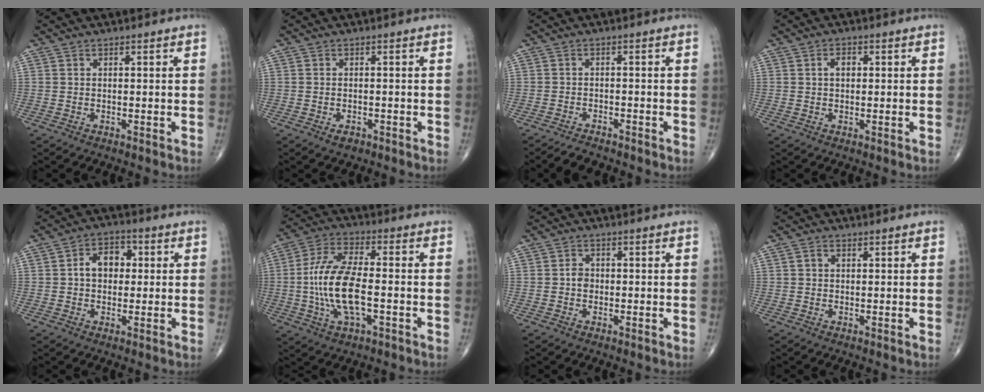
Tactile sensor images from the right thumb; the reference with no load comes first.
{"total": 1.8, "force": [-1.1, 1.0, 0.9], "torque": [-0.009, 0.004, -0.014]}
{"total": 3.4, "force": [-3.1, 0.9, 1.0], "torque": [-0.020, 0.006, -0.052]}
{"total": 2.6, "force": [0.5, 1.7, 1.9], "torque": [-0.026, 0.006, 0.008]}
{"total": 6.8, "force": [0.7, 5.0, 4.6], "torque": [-0.047, 0.018, 0.004]}
{"total": 14.2, "force": [-2.1, 6.0, 12.7], "torque": [-0.259, 0.019, -0.040]}
{"total": 2.3, "force": [-0.2, 1.9, 1.3], "torque": [-0.011, 0.007, -0.006]}
{"total": 1.2, "force": [0.4, 1.0, 0.6], "torque": [-0.007, 0.004, 0.006]}